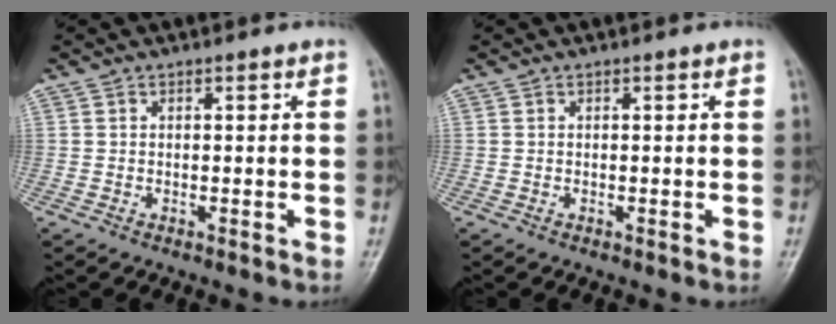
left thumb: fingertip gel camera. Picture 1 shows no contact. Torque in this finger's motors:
{"motor_torque": [0.01, 0.02, -0.01, -0.16, 0.00]}